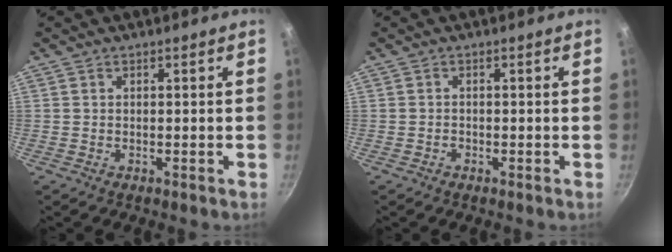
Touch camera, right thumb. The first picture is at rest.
{"total": 0.6, "force": [-0.3, 0.5, 0.1], "torque": [-0.002, 0.004, -0.007]}